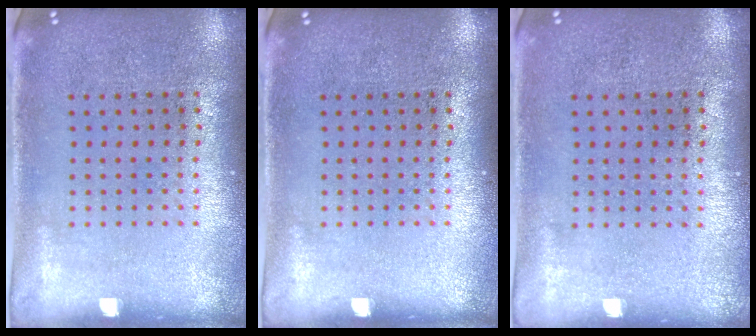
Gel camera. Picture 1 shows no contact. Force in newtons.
{"total": 0.0}
{"total": 0.0}